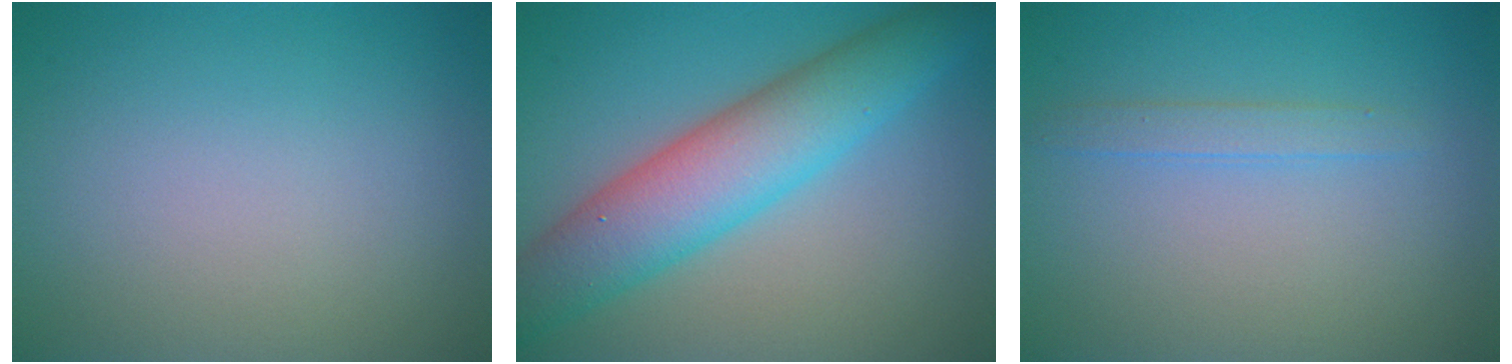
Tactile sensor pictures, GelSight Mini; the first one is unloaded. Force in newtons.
{"total": 7.1, "press": 7.1, "slide": 0.4}
{"total": 1.4, "press": 1.4, "slide": 0.1}